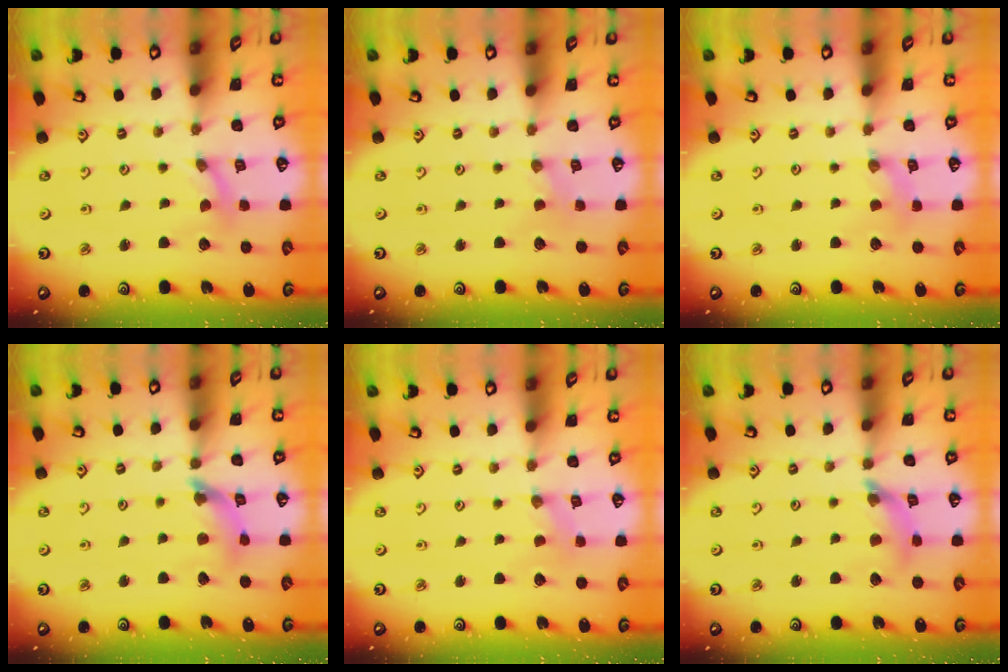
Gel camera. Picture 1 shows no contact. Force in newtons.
{"total": 0.0}
{"total": 2.4, "press": 2.4, "slide": 0.4}
{"total": 9.1, "press": 9.1, "slide": 0.8}
{"total": 0.0}
{"total": 8.1, "press": 8.0, "slide": 1.0}